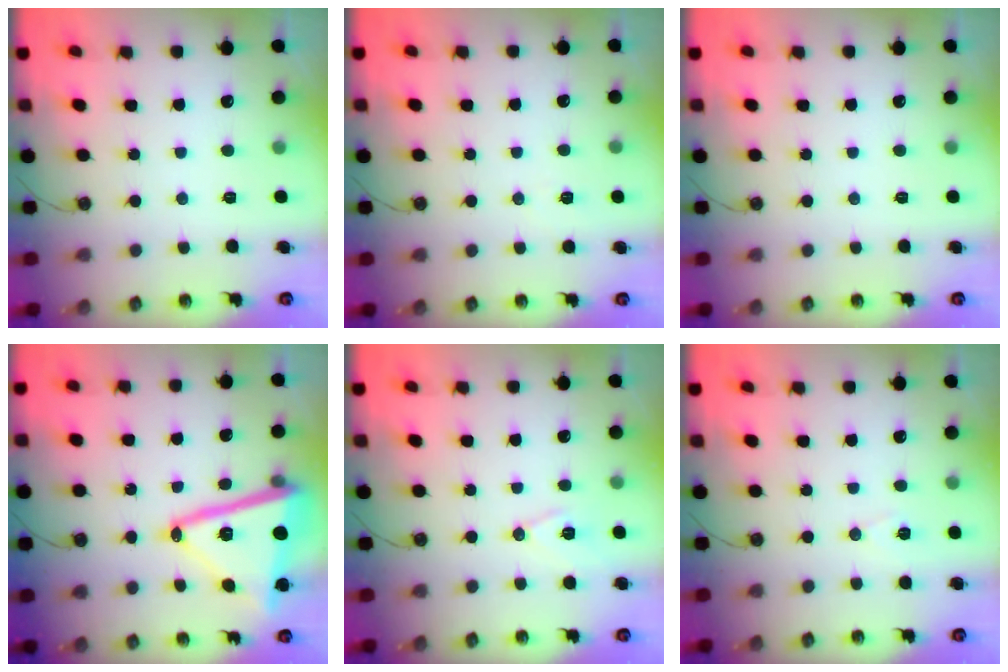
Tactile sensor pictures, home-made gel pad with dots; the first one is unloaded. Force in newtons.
{"total": 6.3, "press": 4.7, "slide": 4.2}
{"total": 0.0}
{"total": 20.2, "press": 20.1, "slide": 1.7}
{"total": 8.6, "press": 7.9, "slide": 3.5}
{"total": 6.4, "press": 4.7, "slide": 4.4}